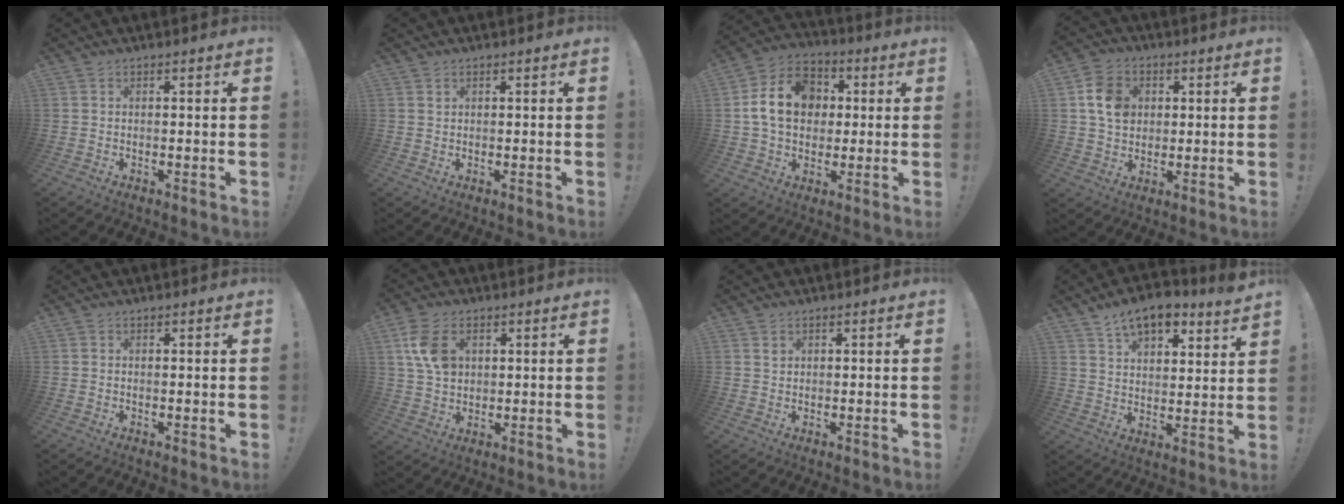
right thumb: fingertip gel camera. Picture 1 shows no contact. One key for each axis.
{"total": 0.8, "fx": 0.5, "fy": 0.6, "fz": 0.2, "tx": -0.003, "ty": 0.000, "tz": 0.010}
{"total": 15.8, "fx": 2.5, "fy": 12.2, "fz": 9.6, "tx": -0.152, "ty": 0.006, "tz": 0.051}
{"total": 10.8, "fx": 2.6, "fy": 8.9, "fz": 5.5, "tx": -0.075, "ty": 0.007, "tz": 0.055}
{"total": 0.0}
{"total": 10.0, "fx": 3.3, "fy": 7.2, "fz": 6.2, "tx": -0.113, "ty": -0.001, "tz": 0.065}
{"total": 1.2, "fx": 0.8, "fy": 0.9, "fz": 0.3, "tx": 0.002, "ty": -0.004, "tz": 0.014}
{"total": 10.1, "fx": 7.5, "fy": 4.1, "fz": 5.3, "tx": -0.087, "ty": -0.042, "tz": 0.137}